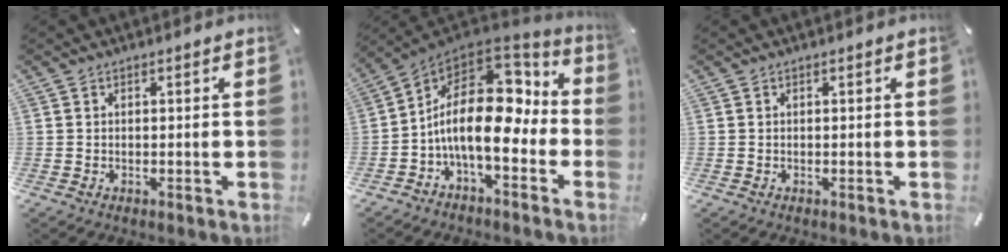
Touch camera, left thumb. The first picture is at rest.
{"total": 19.2, "force": [-0.5, 10.0, 16.4], "torque": [-0.294, -0.012, -0.004]}
{"total": 0.0}